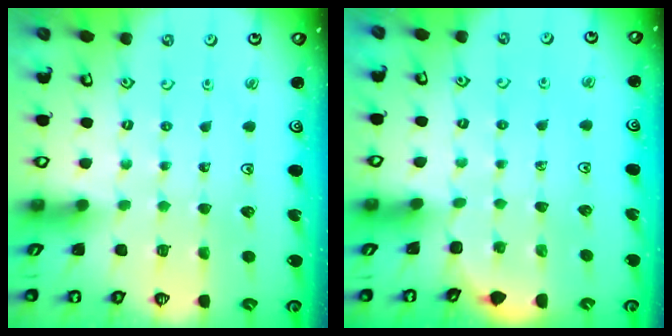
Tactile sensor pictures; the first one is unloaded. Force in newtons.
{"total": 1.7, "press": 1.6, "slide": 0.1}